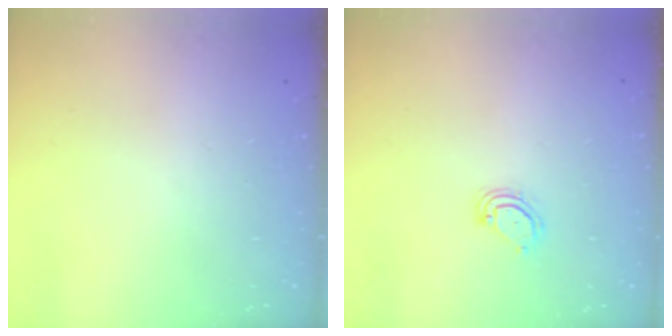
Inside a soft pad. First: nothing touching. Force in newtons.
{"total": 4.3, "press": 4.3, "slide": 0.3}